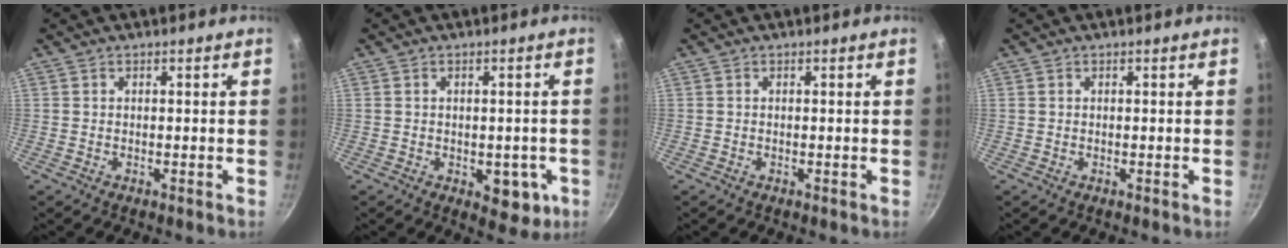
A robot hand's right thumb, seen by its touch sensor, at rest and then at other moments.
{"total": 6.7, "force": [-1.8, 4.1, 5.0], "torque": [-0.025, 0.006, -0.015]}
{"total": 0.0}
{"total": 0.0}